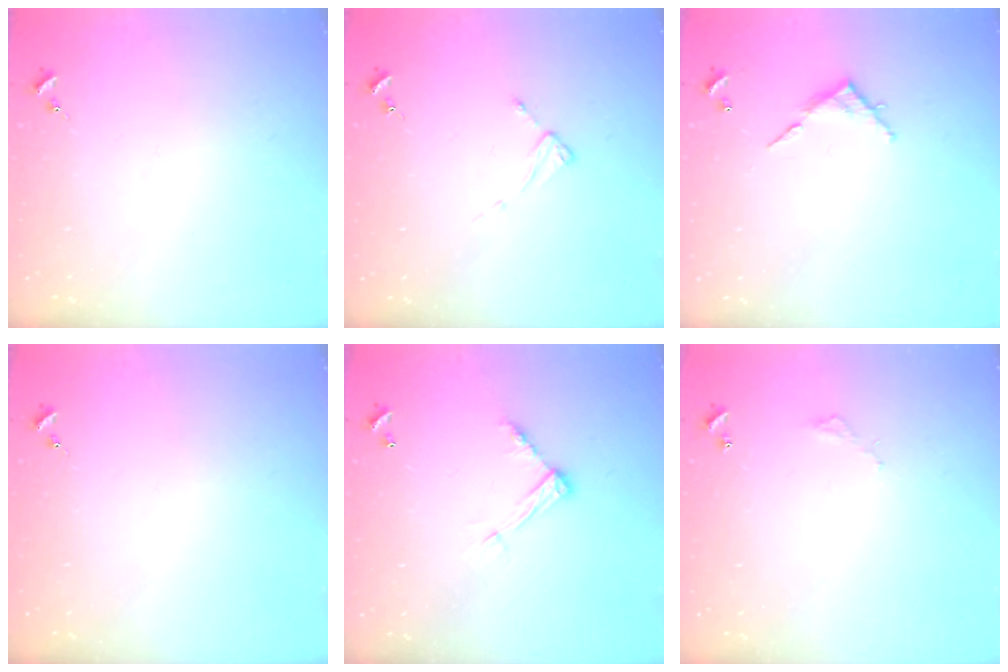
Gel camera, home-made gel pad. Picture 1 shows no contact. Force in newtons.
{"total": 2.4, "press": 2.4, "slide": 0.3}
{"total": 5.7, "press": 5.7, "slide": 0.4}
{"total": 0.0}
{"total": 9.2, "press": 9.2, "slide": 0.1}
{"total": 2.8, "press": 2.8, "slide": 0.2}